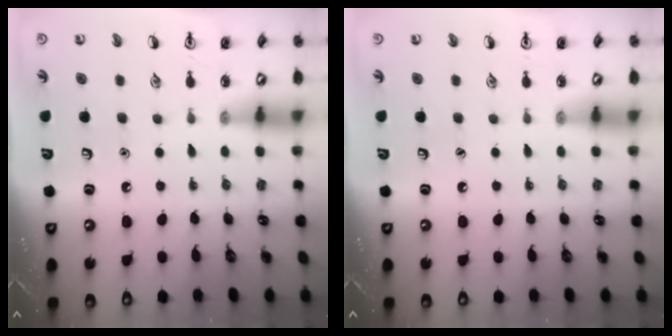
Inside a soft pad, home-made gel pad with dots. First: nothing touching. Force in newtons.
{"total": 0.0}